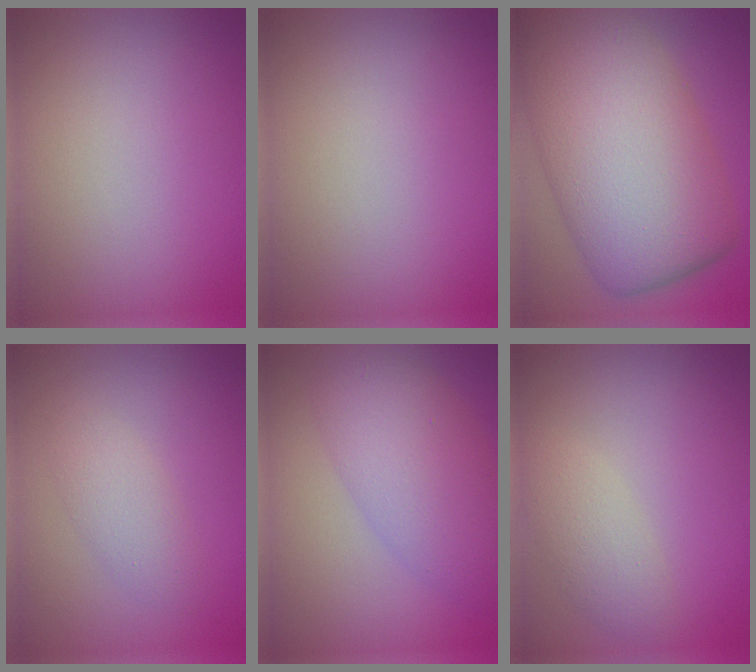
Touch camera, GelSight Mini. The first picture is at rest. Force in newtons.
{"total": 0.0}
{"total": 13.7, "press": 13.7, "slide": 0.5}
{"total": 2.2, "press": 2.2, "slide": 0.0}
{"total": 5.9, "press": 5.9, "slide": 0.1}
{"total": 2.5, "press": 2.5, "slide": 0.1}